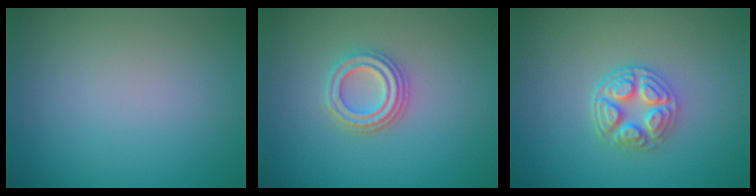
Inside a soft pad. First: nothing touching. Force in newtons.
{"total": 3.2, "press": 2.8, "slide": 1.6}
{"total": 4.1, "press": 3.4, "slide": 2.3}